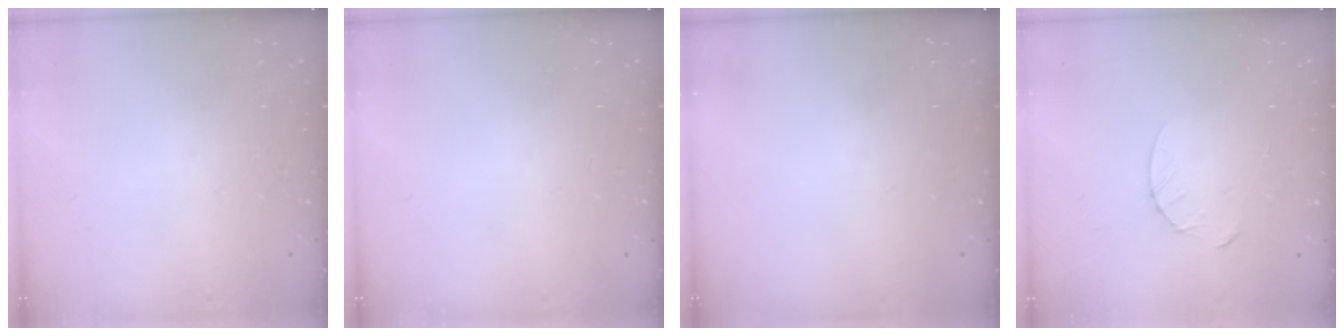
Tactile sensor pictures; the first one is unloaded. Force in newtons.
{"total": 0.0}
{"total": 0.0}
{"total": 3.8, "press": 3.8, "slide": 0.3}